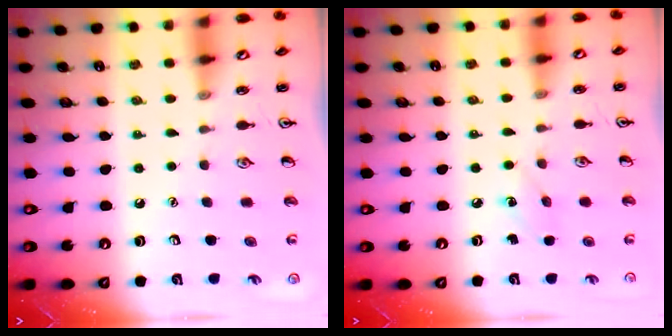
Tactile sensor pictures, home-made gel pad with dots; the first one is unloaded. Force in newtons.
{"total": 5.0, "press": 4.7, "slide": 1.7}